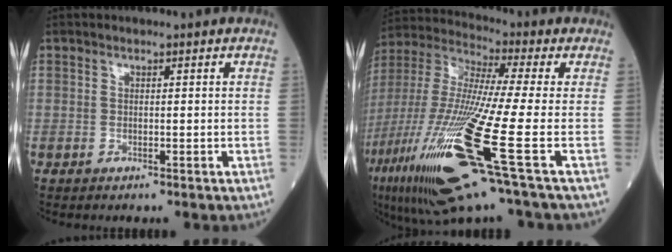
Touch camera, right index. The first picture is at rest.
{"total": 23.6, "force": [-8.9, 0.8, 21.8], "torque": [-0.475, -0.054, -0.172]}